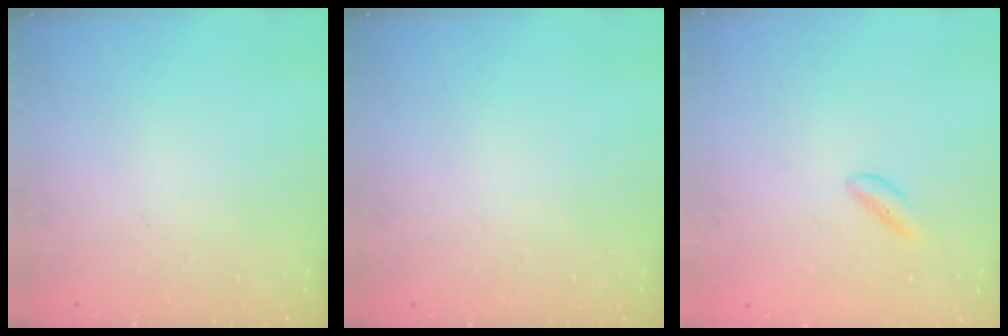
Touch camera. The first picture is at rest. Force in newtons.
{"total": 0.0}
{"total": 0.0}